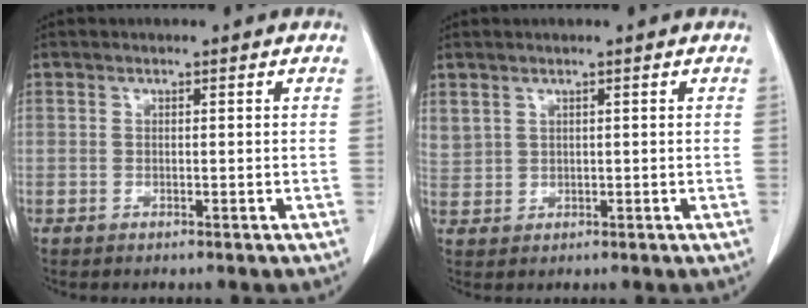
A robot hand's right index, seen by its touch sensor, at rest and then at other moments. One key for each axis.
{"total": 2.7, "fx": 1.8, "fy": 1.9, "fz": 0.8, "tx": -0.020, "ty": 0.009, "tz": 0.046}